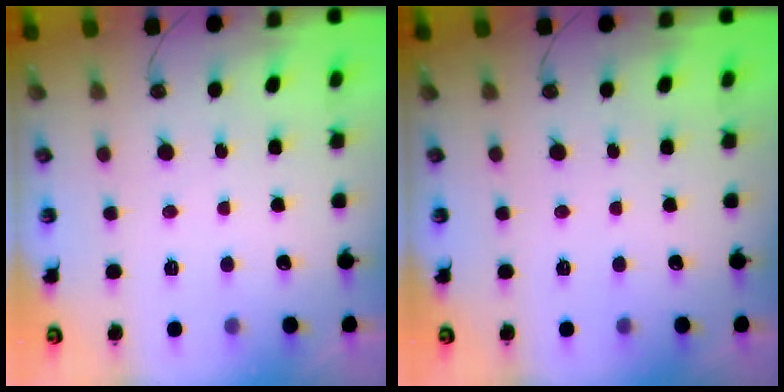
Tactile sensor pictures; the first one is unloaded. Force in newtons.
{"total": 0.0}